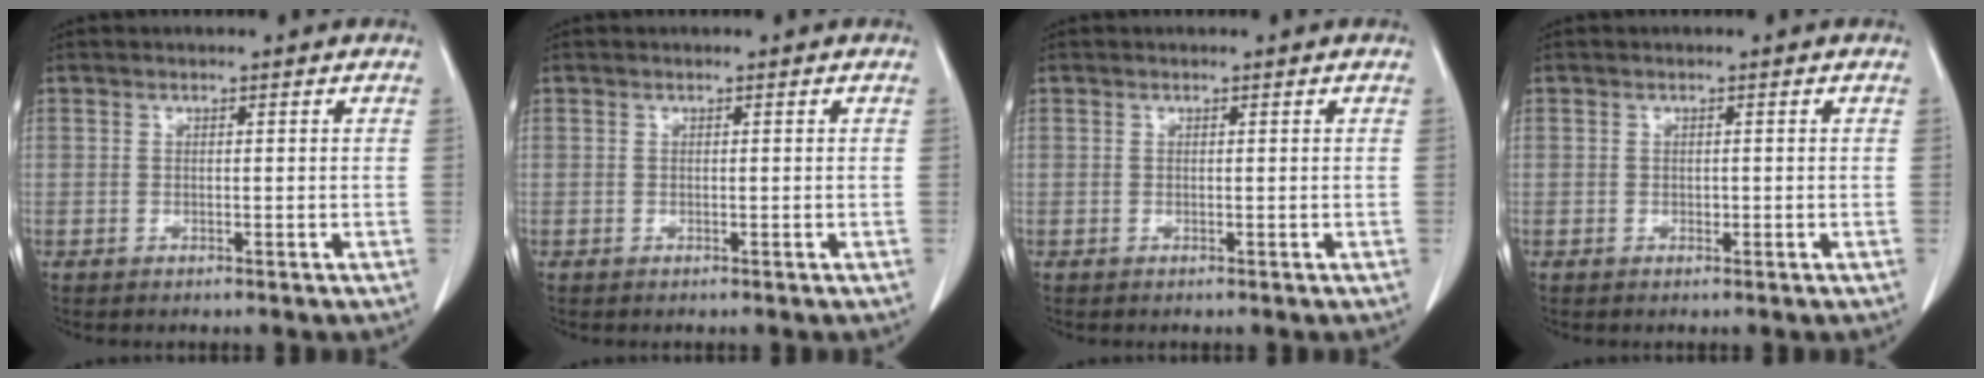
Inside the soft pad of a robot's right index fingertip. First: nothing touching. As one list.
[{"total": 0.0}, {"total": 0.0}, {"total": 0.5, "force": [-0.1, 0.4, 0.3], "torque": [-0.004, 0.001, -0.002]}]